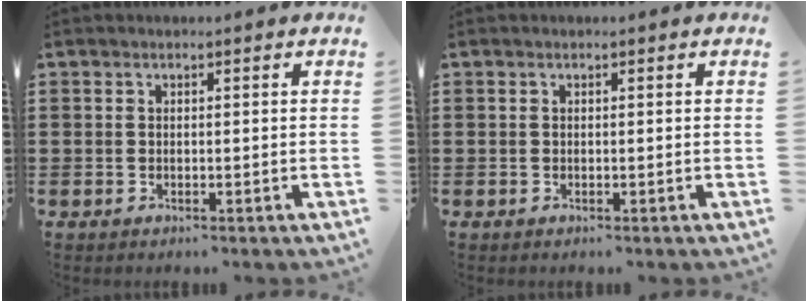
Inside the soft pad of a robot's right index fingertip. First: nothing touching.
{"total": 0.0}